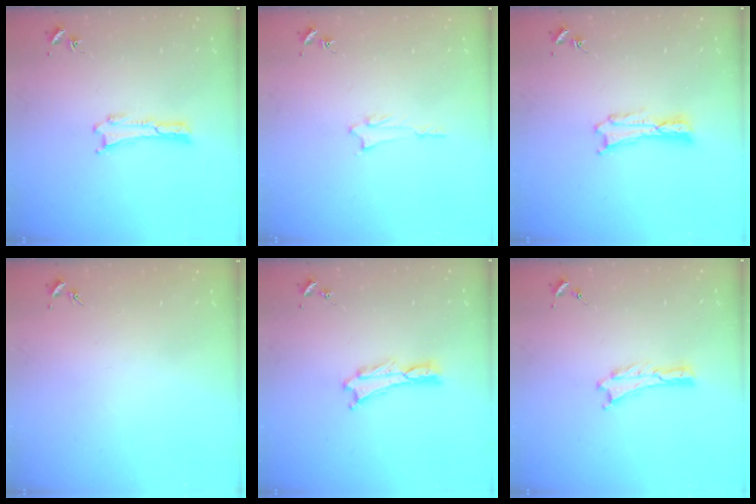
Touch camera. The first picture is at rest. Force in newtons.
{"total": 1.2, "press": 1.2, "slide": 0.1}
{"total": 0.5, "press": 0.5, "slide": 0.2}
{"total": 0.0}
{"total": 0.0}
{"total": 0.0}